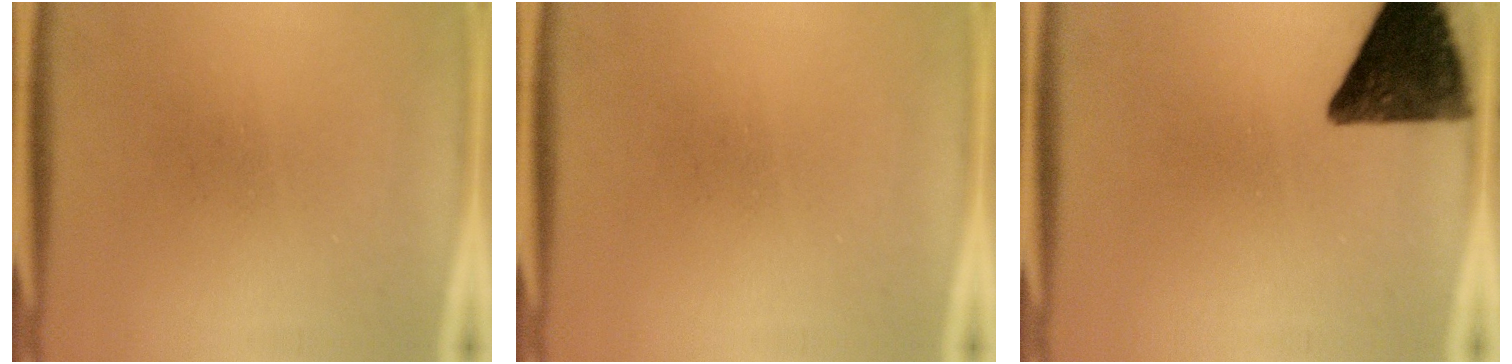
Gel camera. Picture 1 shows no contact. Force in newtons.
{"total": 0.0}
{"total": 13.0}